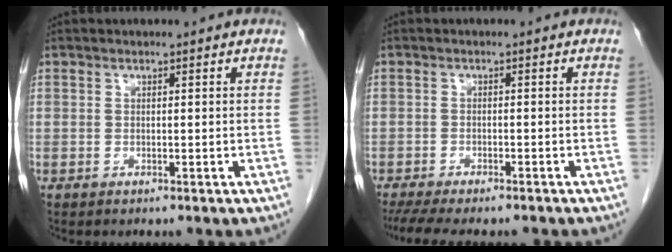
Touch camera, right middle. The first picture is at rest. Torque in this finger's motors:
{"motor_torque": [0.23, -0.21, 0.05, 0.05]}